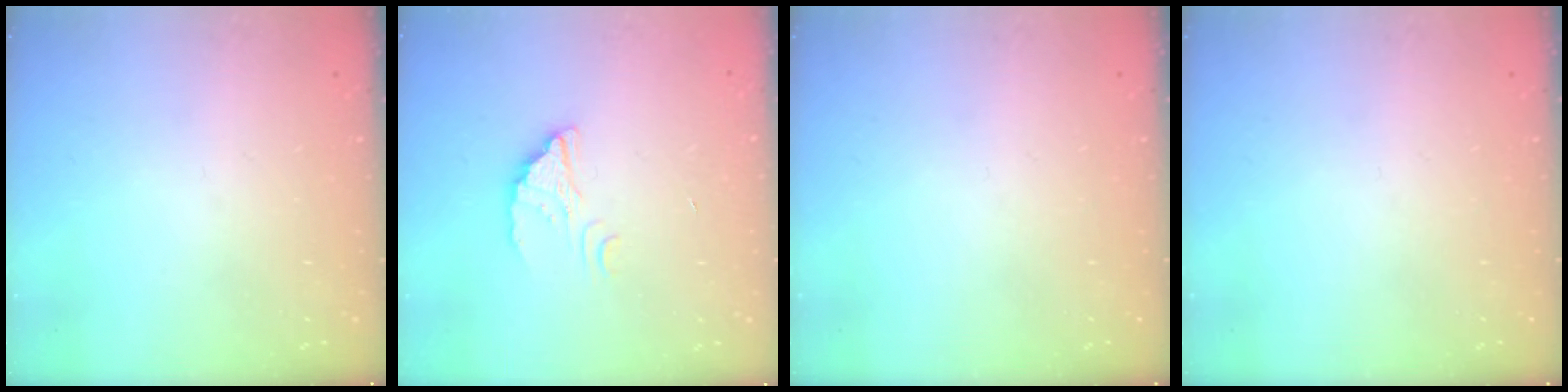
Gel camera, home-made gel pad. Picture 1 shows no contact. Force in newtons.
{"total": 2.4, "press": 2.4, "slide": 0.0}
{"total": 0.0}
{"total": 0.0}